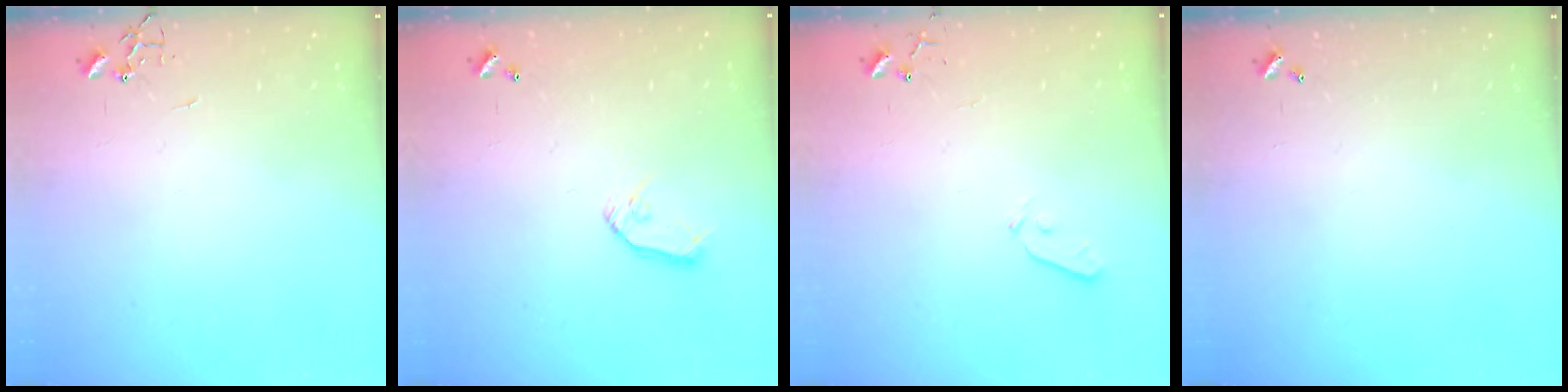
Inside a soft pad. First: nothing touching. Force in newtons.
{"total": 8.0, "press": 8.0, "slide": 0.4}
{"total": 3.6, "press": 3.6, "slide": 0.6}
{"total": 0.0}